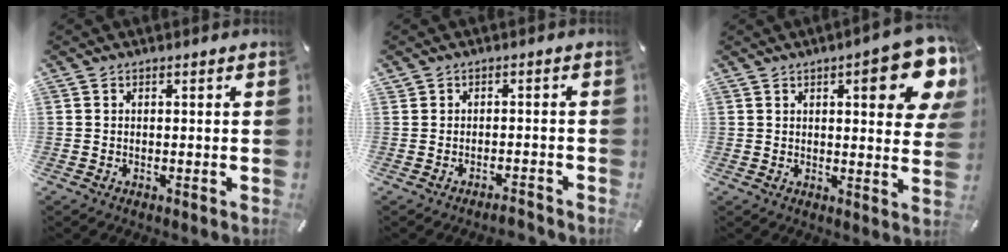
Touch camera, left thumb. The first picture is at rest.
{"total": 2.4, "force": [-2.2, 0.9, 0.6], "torque": [-0.010, 0.015, -0.044]}
{"total": 14.2, "force": [6.6, 4.4, 11.8], "torque": [-0.144, -0.037, 0.100]}